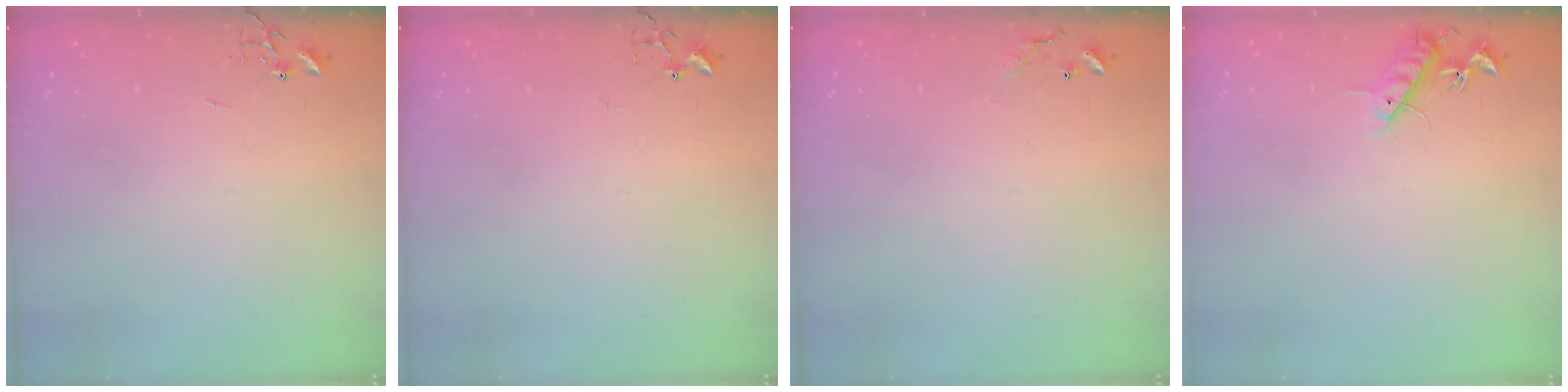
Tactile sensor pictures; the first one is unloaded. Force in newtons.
{"total": 3.0, "press": 2.9, "slide": 0.4}
{"total": 7.7, "press": 7.7, "slide": 0.5}
{"total": 10.1, "press": 10.0, "slide": 0.8}